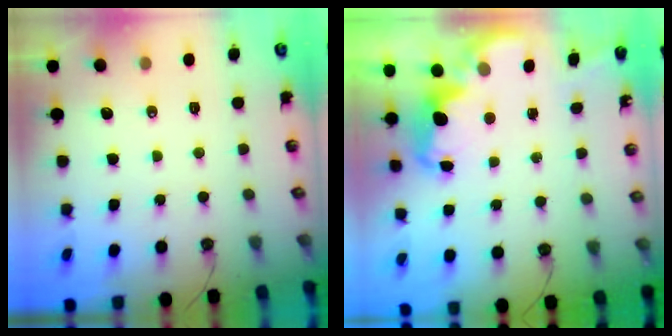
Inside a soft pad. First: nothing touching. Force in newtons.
{"total": 2.6, "press": 2.5, "slide": 0.5}